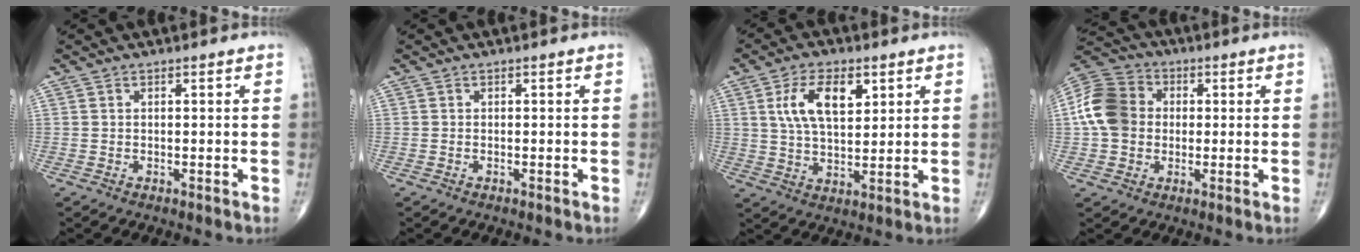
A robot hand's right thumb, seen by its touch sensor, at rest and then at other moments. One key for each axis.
{"total": 0.0}
{"total": 10.3, "fx": 3.8, "fy": 5.2, "fz": 8.0, "tx": -0.135, "ty": -0.011, "tz": 0.073}
{"total": 12.0, "fx": 0.5, "fy": 9.9, "fz": 6.8, "tx": -0.121, "ty": 0.027, "tz": -0.002}